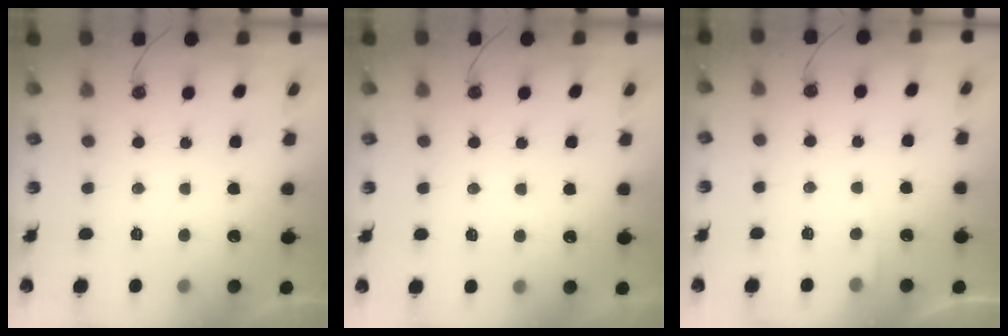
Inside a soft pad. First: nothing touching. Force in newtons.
{"total": 2.9, "press": 2.9, "slide": 0.5}
{"total": 3.7, "press": 3.7, "slide": 0.4}